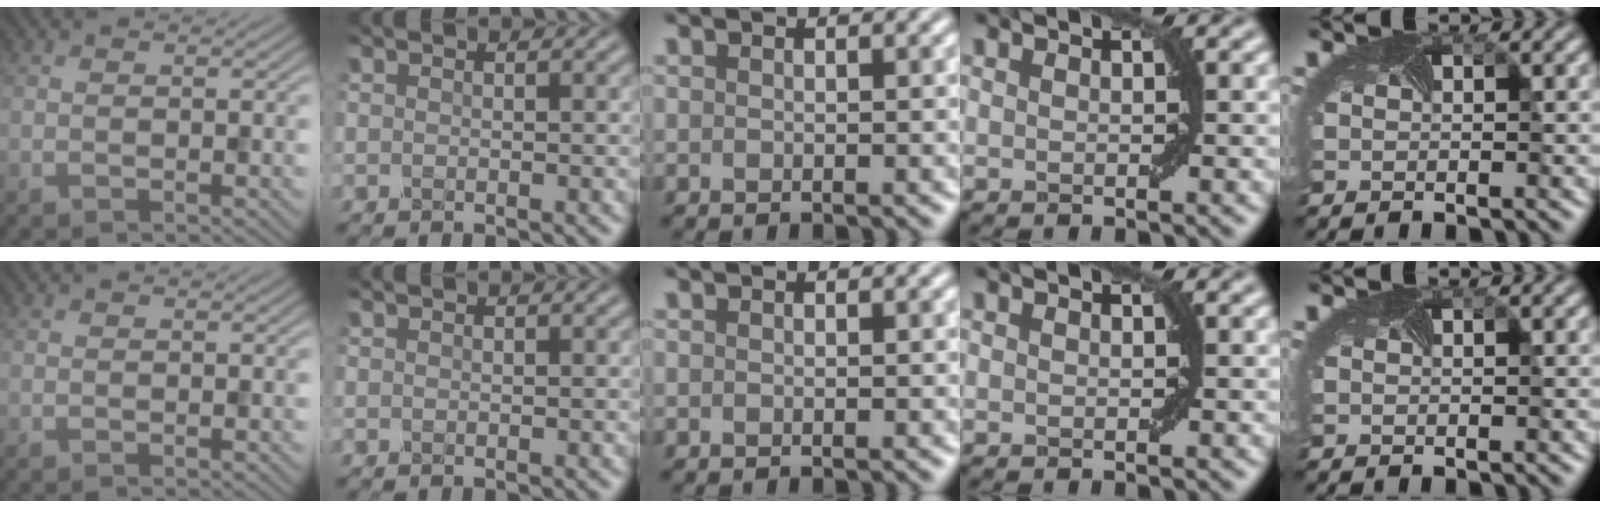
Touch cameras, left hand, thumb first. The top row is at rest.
{}